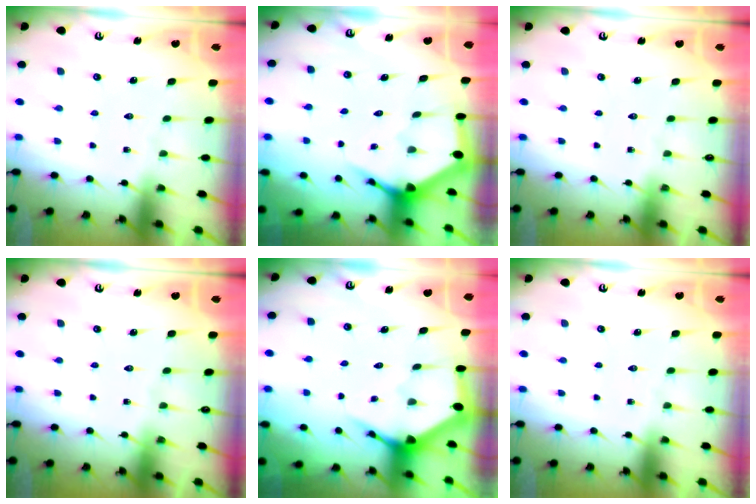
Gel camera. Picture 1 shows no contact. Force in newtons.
{"total": 3.9, "press": 3.8, "slide": 0.5}
{"total": 0.0}
{"total": 0.0}
{"total": 3.9, "press": 3.8, "slide": 0.4}
{"total": 0.0}